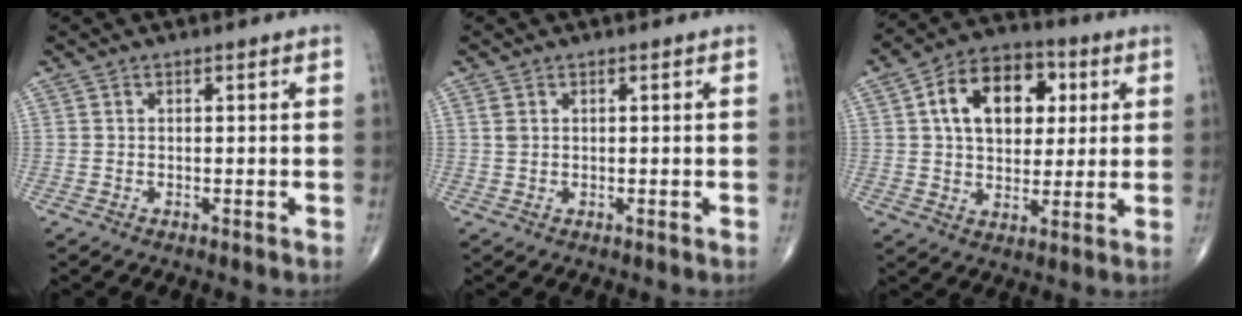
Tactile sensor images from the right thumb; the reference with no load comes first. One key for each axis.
{"total": 1.2, "fx": 0.5, "fy": 0.8, "fz": 0.8, "tx": -0.017, "ty": 0.003, "tz": 0.014}
{"total": 15.2, "fx": 4.0, "fy": 10.1, "fz": 10.6, "tx": -0.138, "ty": 0.007, "tz": 0.061}